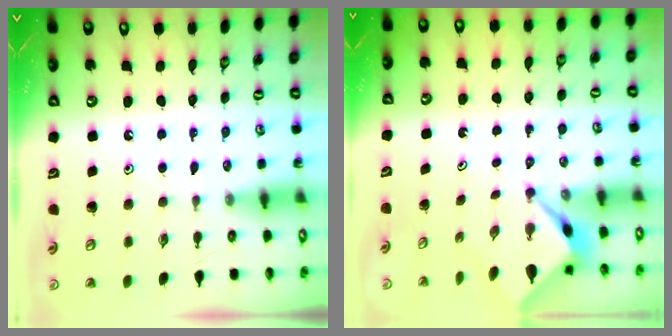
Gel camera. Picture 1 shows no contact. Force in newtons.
{"total": 2.6, "press": 2.6, "slide": 0.2}